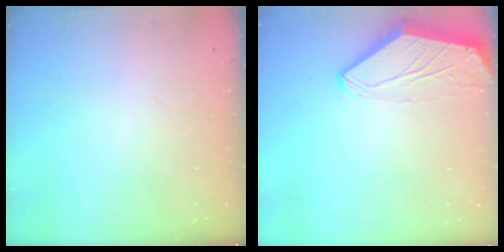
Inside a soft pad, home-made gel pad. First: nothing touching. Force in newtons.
{"total": 0.0}